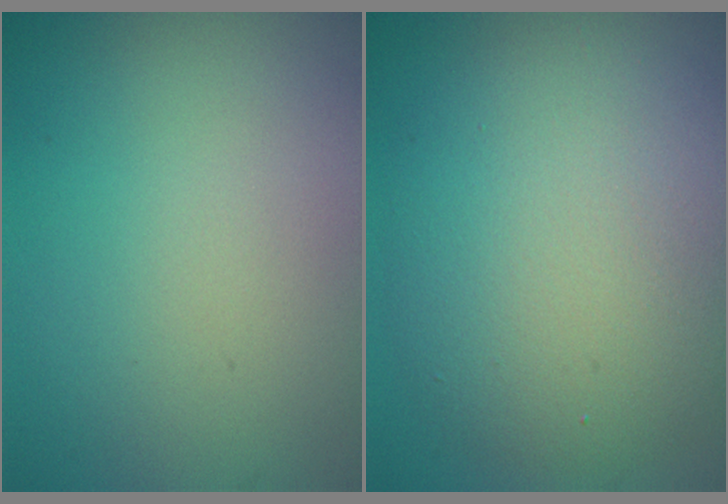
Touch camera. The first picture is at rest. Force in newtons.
{"total": 8.5, "press": 8.5, "slide": 0.5}